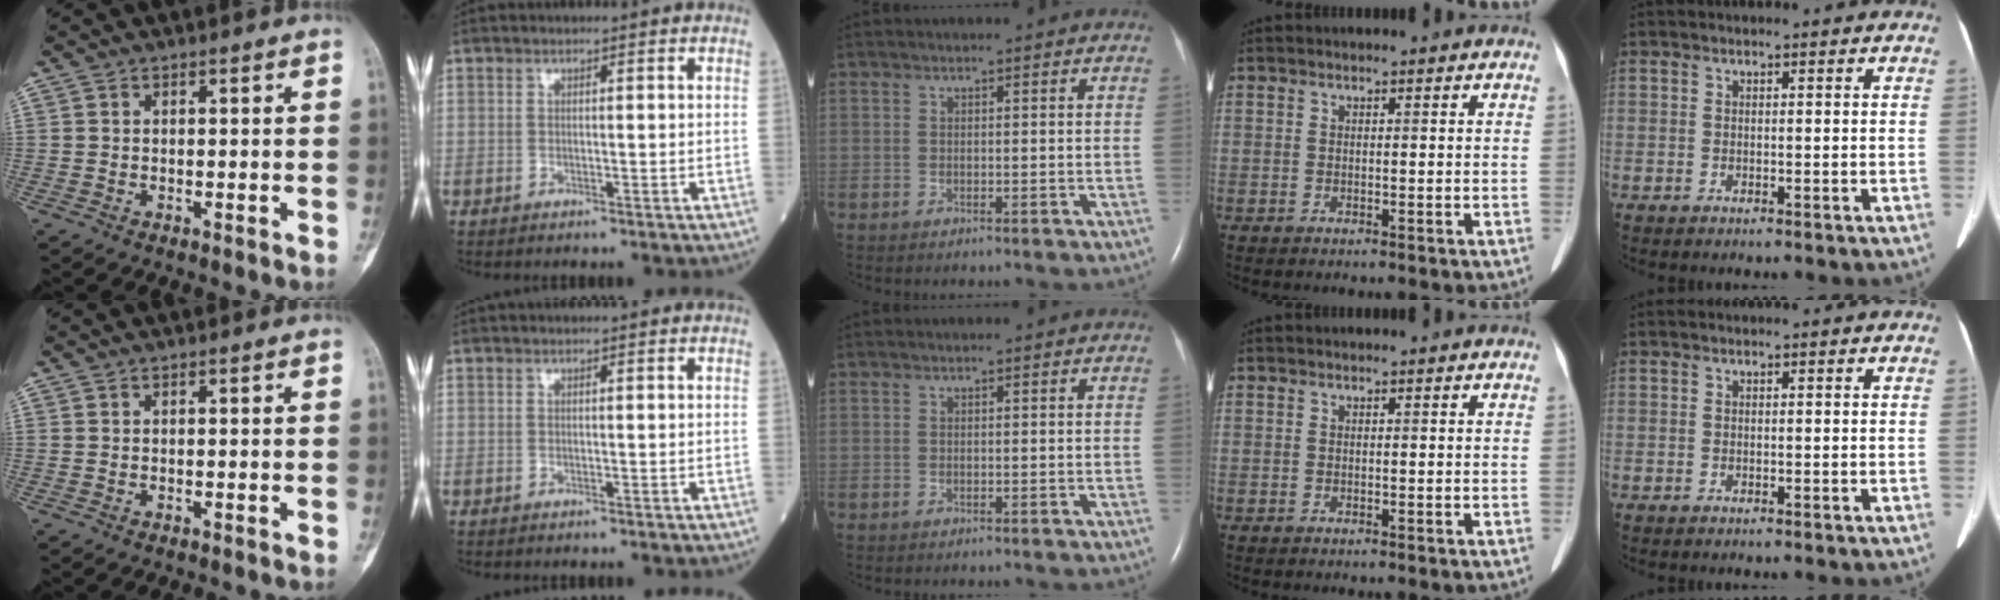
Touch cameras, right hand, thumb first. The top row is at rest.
{}